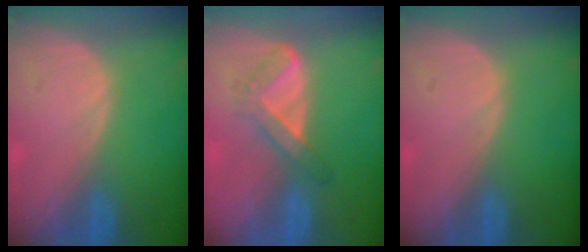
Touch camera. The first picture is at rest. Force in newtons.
{"total": 4.5, "press": 4.2, "slide": 1.6}
{"total": 0.0}